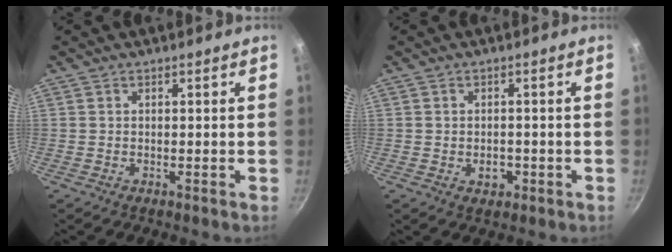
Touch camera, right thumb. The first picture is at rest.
{"total": 2.8, "force": [-0.9, 2.1, 1.7], "torque": [-0.016, 0.007, -0.009]}